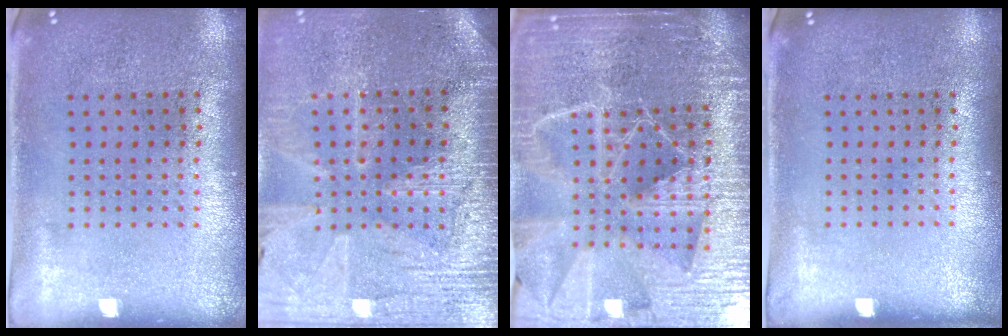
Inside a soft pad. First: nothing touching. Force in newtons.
{"total": 3.4, "press": 3.2, "slide": 1.0}
{"total": 6.2, "press": 5.4, "slide": 3.1}
{"total": 0.0}